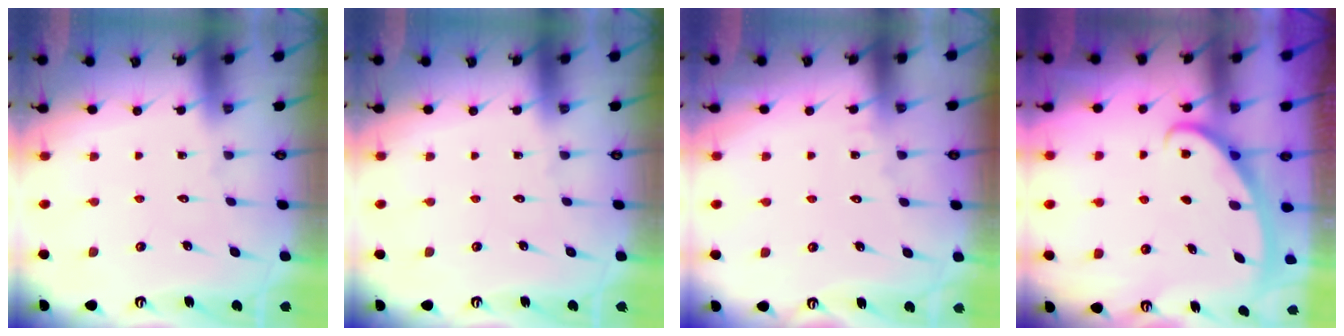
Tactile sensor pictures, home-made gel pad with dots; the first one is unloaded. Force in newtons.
{"total": 0.0}
{"total": 3.6, "press": 3.5, "slide": 0.5}
{"total": 2.8, "press": 2.8, "slide": 0.4}